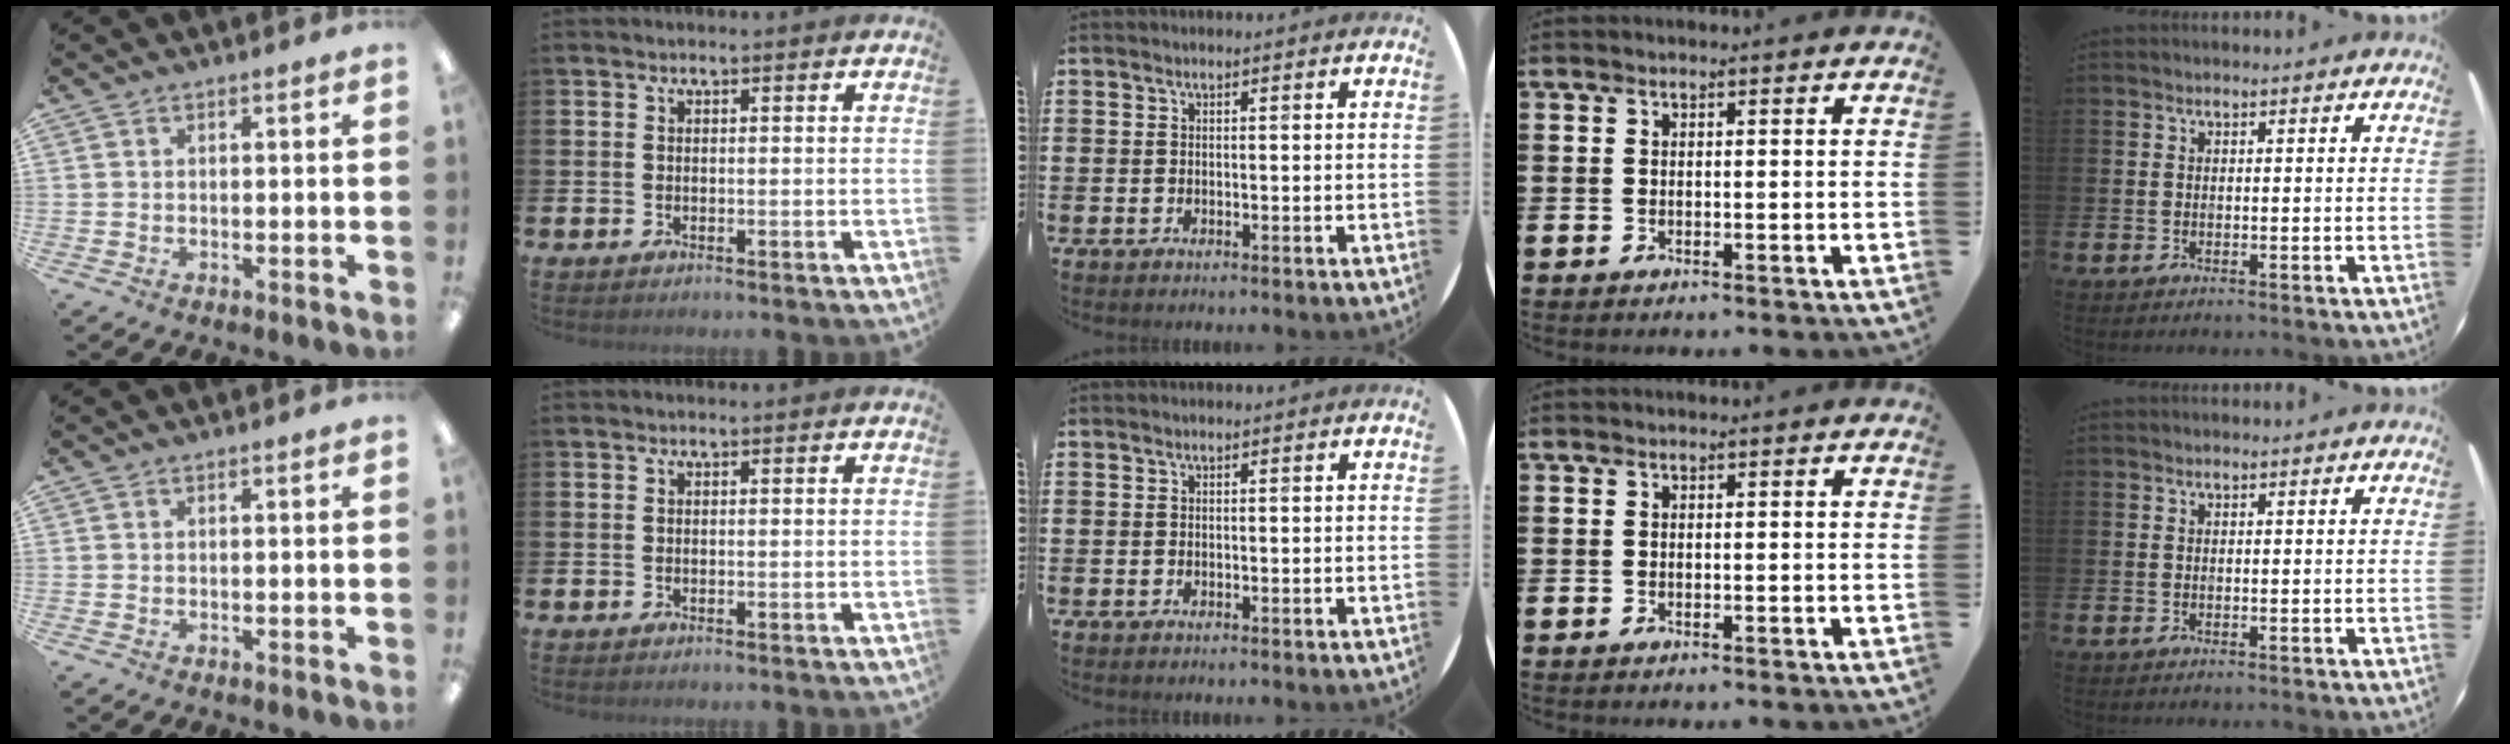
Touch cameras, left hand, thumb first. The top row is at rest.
{}